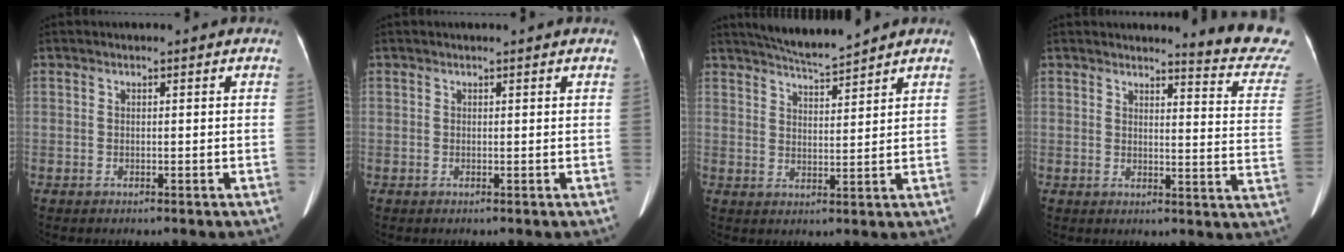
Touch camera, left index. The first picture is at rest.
{"total": 1.1, "force": [1.0, 0.0, 0.3], "torque": [-0.010, 0.009, 0.008]}
{"total": 6.1, "force": [5.8, -0.6, 1.9], "torque": [-0.038, 0.003, 0.104]}
{"total": 11.2, "force": [11.0, -0.8, 2.1], "torque": [-0.011, -0.111, 0.098]}